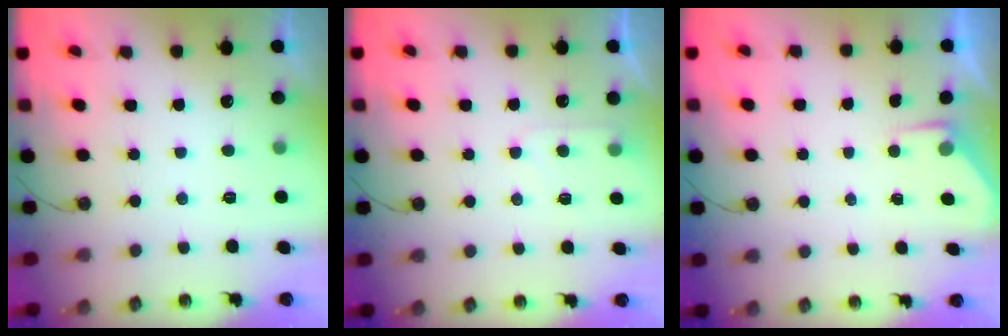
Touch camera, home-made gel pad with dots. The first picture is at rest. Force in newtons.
{"total": 5.2, "press": 5.1, "slide": 0.7}
{"total": 2.8, "press": 2.8, "slide": 0.5}